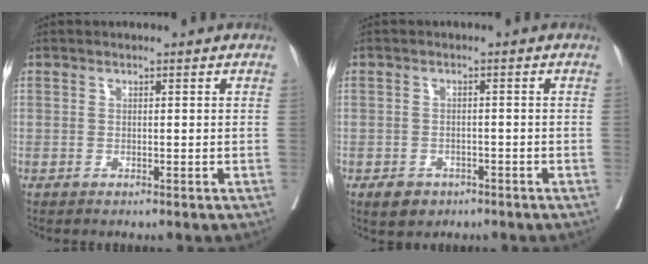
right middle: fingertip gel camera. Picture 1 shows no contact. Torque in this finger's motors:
{"motor_torque": [0.29, -0.21, -0.04, 0.00]}